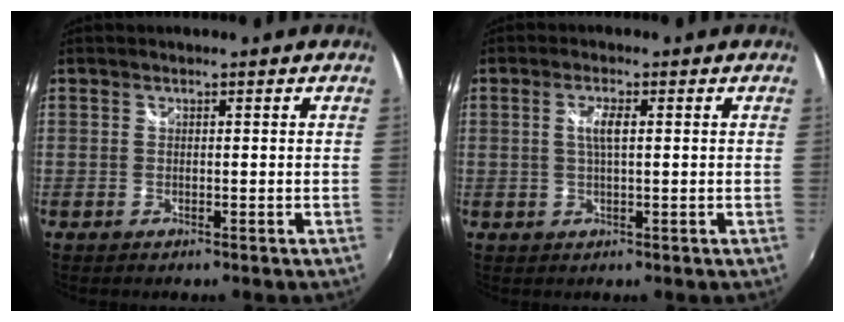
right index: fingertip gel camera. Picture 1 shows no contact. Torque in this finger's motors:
{"motor_torque": [0.07, -0.02, 0.06, 0.04]}